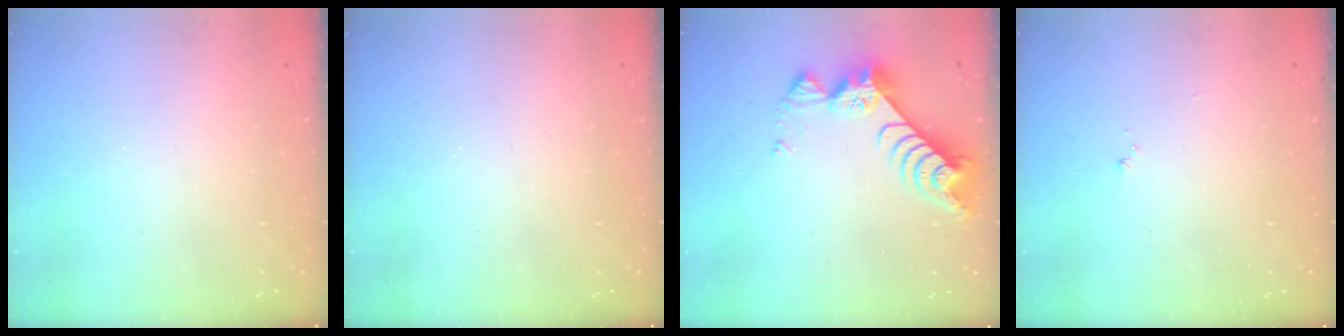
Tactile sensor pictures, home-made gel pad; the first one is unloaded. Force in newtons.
{"total": 0.0}
{"total": 9.1, "press": 9.1, "slide": 0.7}
{"total": 3.8, "press": 3.8, "slide": 0.3}